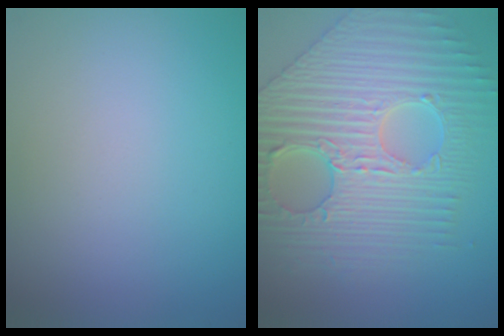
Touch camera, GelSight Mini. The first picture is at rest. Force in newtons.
{"total": 9.6, "press": 6.9, "slide": 6.7}